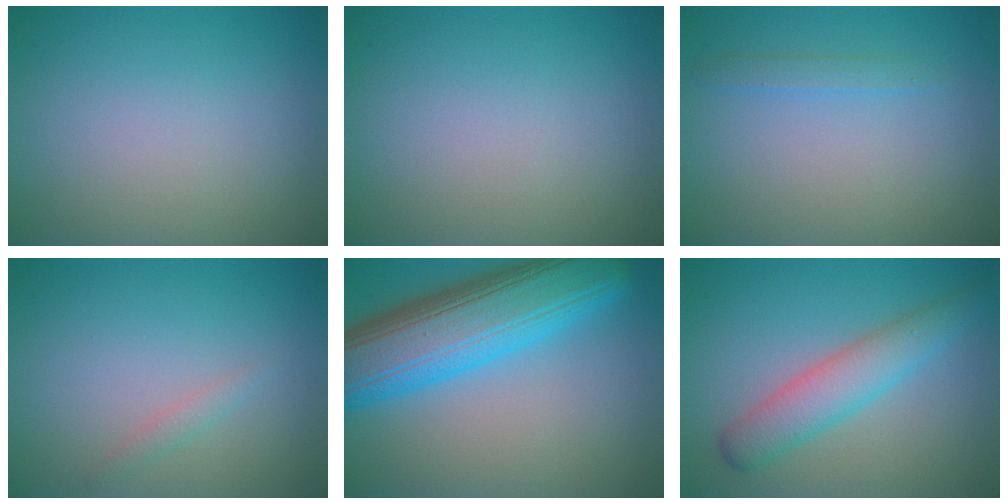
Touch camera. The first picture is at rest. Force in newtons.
{"total": 0.0}
{"total": 1.1, "press": 1.1, "slide": 0.1}
{"total": 0.9, "press": 0.9, "slide": 0.1}
{"total": 11.6, "press": 11.6, "slide": 0.4}
{"total": 4.2, "press": 4.2, "slide": 0.2}